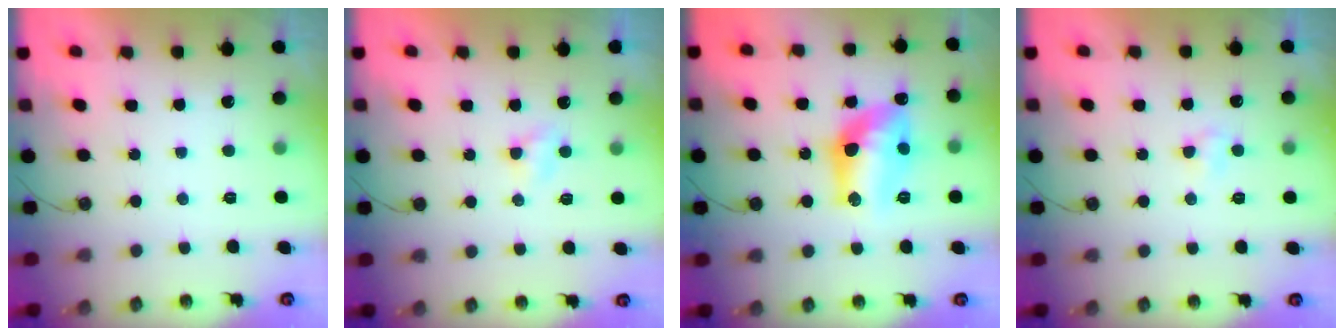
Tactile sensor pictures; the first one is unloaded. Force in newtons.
{"total": 2.7, "press": 2.6, "slide": 0.4}
{"total": 13.4, "press": 13.3, "slide": 1.5}
{"total": 2.9, "press": 2.9, "slide": 0.3}